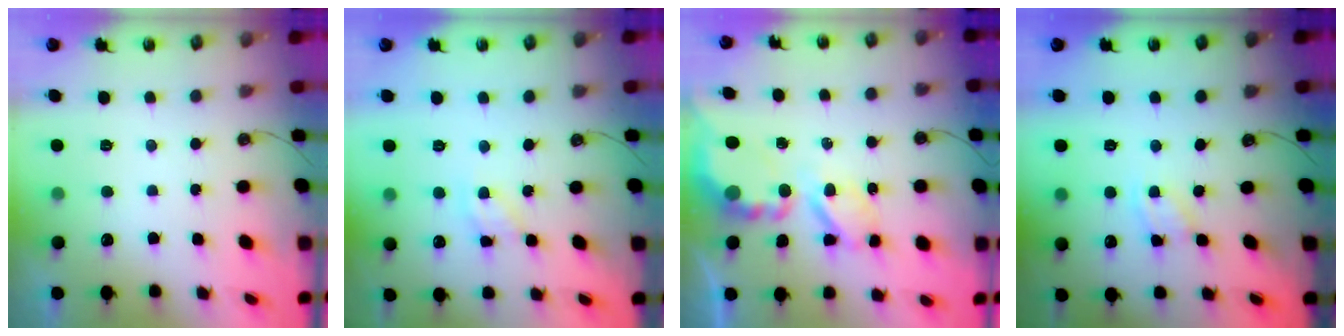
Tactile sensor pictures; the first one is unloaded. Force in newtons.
{"total": 7.1, "press": 7.1, "slide": 0.1}
{"total": 7.7, "press": 7.7, "slide": 0.7}
{"total": 1.8, "press": 1.8, "slide": 0.3}